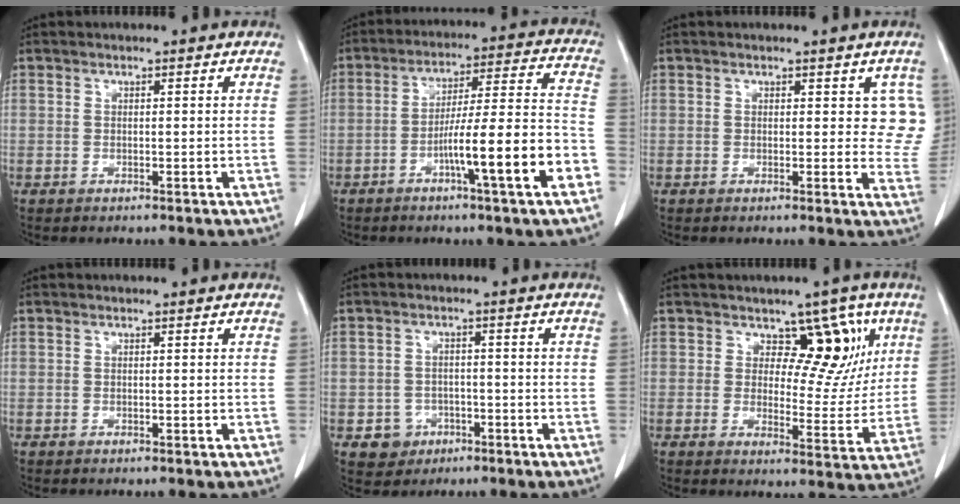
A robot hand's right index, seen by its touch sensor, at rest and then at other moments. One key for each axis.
{"total": 14.2, "fx": -5.8, "fy": -0.1, "fz": 13.0, "tx": -0.207, "ty": 0.011, "tz": -0.087}
{"total": 4.8, "fx": 1.9, "fy": 2.9, "fz": 3.3, "tx": -0.009, "ty": -0.007, "tz": 0.014}
{"total": 0.0}
{"total": 4.5, "fx": -1.9, "fy": 4.0, "fz": 0.4, "tx": 0.001, "ty": 0.014, "tz": -0.023}
{"total": 8.4, "fx": 4.0, "fy": 5.0, "fz": 5.4, "tx": -0.045, "ty": 0.005, "tz": 0.056}